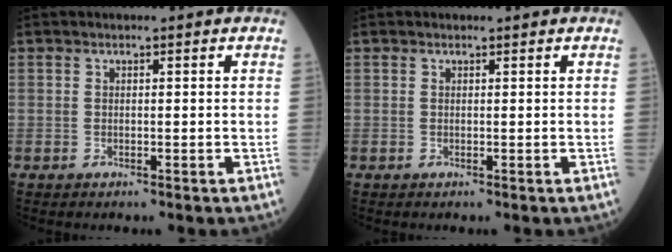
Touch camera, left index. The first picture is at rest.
{"total": 0.0}